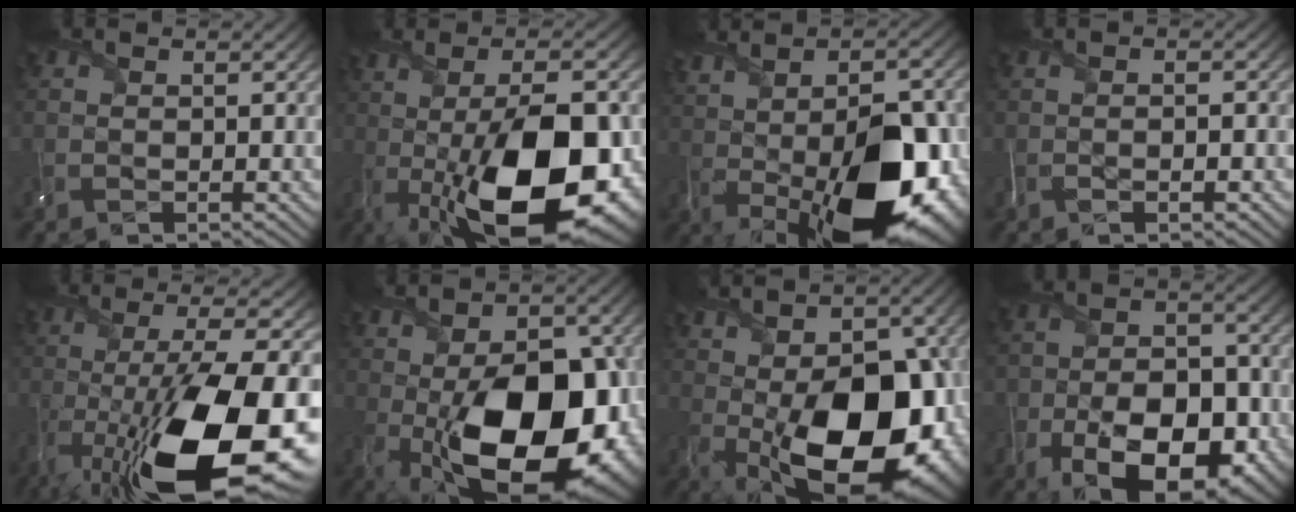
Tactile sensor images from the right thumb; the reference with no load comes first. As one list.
[{"total": 19.8, "force": [-4.6, 7.9, 17.5], "torque": [-0.257, -0.013, -0.068]}, {"total": 19.2, "force": [-2.6, 9.5, 16.5], "torque": [-0.217, -0.014, -0.013]}, {"total": 2.1, "force": [-1.0, 0.6, 1.8], "torque": [-0.020, -0.001, -0.015]}, {"total": 18.7, "force": [-6.8, 4.9, 16.7], "torque": [-0.279, -0.014, -0.116]}, {"total": 20.2, "force": [-4.2, 11.0, 16.4], "torque": [-0.229, -0.024, -0.057]}, {"total": 19.1, "force": [-2.2, 10.6, 15.7], "torque": [-0.213, -0.032, -0.019]}, {"total": 17.0, "force": [-8.3, 10.6, 10.4], "torque": [-0.140, -0.031, -0.137]}]